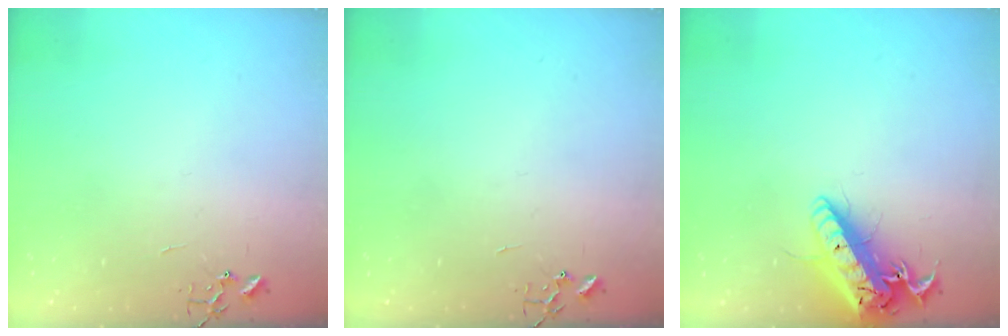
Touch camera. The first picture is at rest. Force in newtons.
{"total": 0.0}
{"total": 19.7, "press": 19.5, "slide": 2.7}